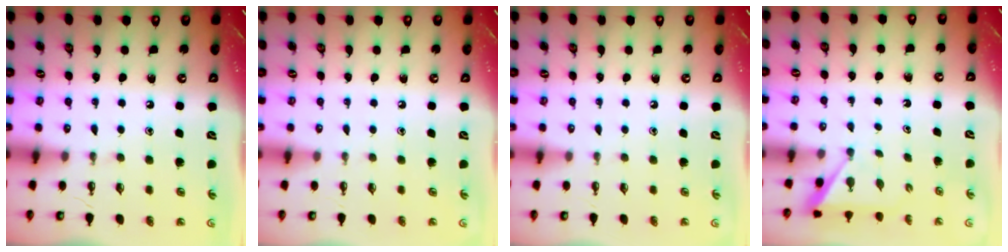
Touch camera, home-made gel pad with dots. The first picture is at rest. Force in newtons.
{"total": 0.0}
{"total": 0.0}
{"total": 3.0, "press": 3.0, "slide": 0.3}